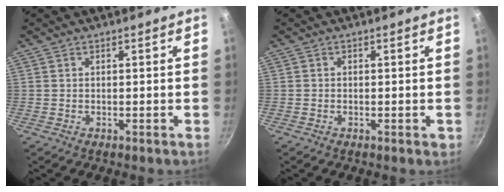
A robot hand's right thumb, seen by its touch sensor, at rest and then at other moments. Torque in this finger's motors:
{"motor_torque": [-0.16, 0.18, -0.35, 0.14, -0.03]}